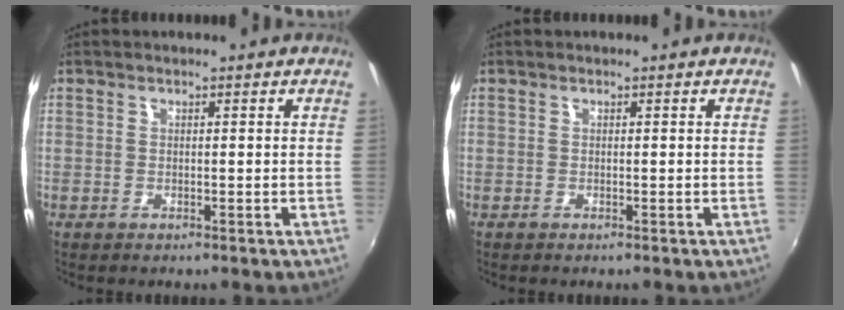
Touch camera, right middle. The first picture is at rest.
{"total": 0.0}